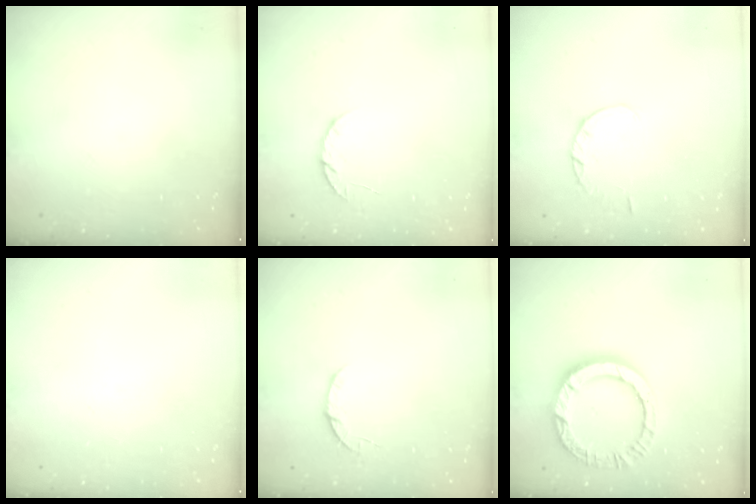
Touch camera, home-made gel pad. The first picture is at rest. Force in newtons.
{"total": 4.9, "press": 4.8, "slide": 0.7}
{"total": 1.8, "press": 1.8, "slide": 0.3}
{"total": 0.0}
{"total": 3.5, "press": 3.4, "slide": 0.4}
{"total": 12.7, "press": 12.6, "slide": 1.2}